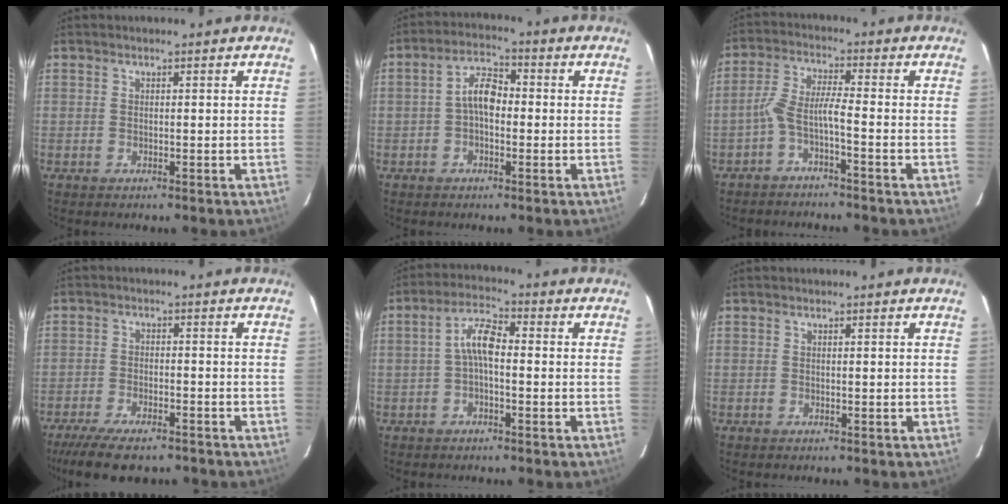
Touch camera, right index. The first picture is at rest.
{"total": 5.4, "force": [-0.6, 3.0, 4.4], "torque": [-0.083, 0.020, -0.012]}
{"total": 4.6, "force": [-2.7, -0.1, 3.7], "torque": [-0.093, 0.013, -0.051]}
{"total": 11.4, "force": [-9.1, 3.5, 5.8], "torque": [-0.136, -0.025, -0.150]}
{"total": 5.2, "force": [-0.7, 2.0, 4.8], "torque": [-0.098, 0.020, -0.015]}
{"total": 0.0}